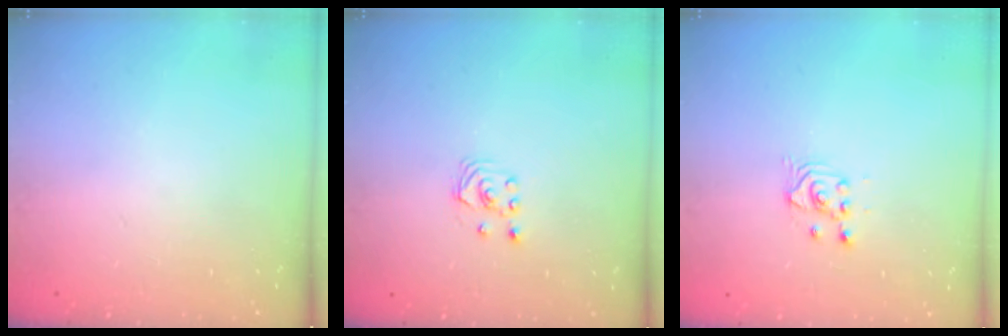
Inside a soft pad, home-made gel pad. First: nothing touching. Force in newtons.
{"total": 1.8, "press": 1.8, "slide": 0.2}
{"total": 2.7, "press": 2.7, "slide": 0.3}